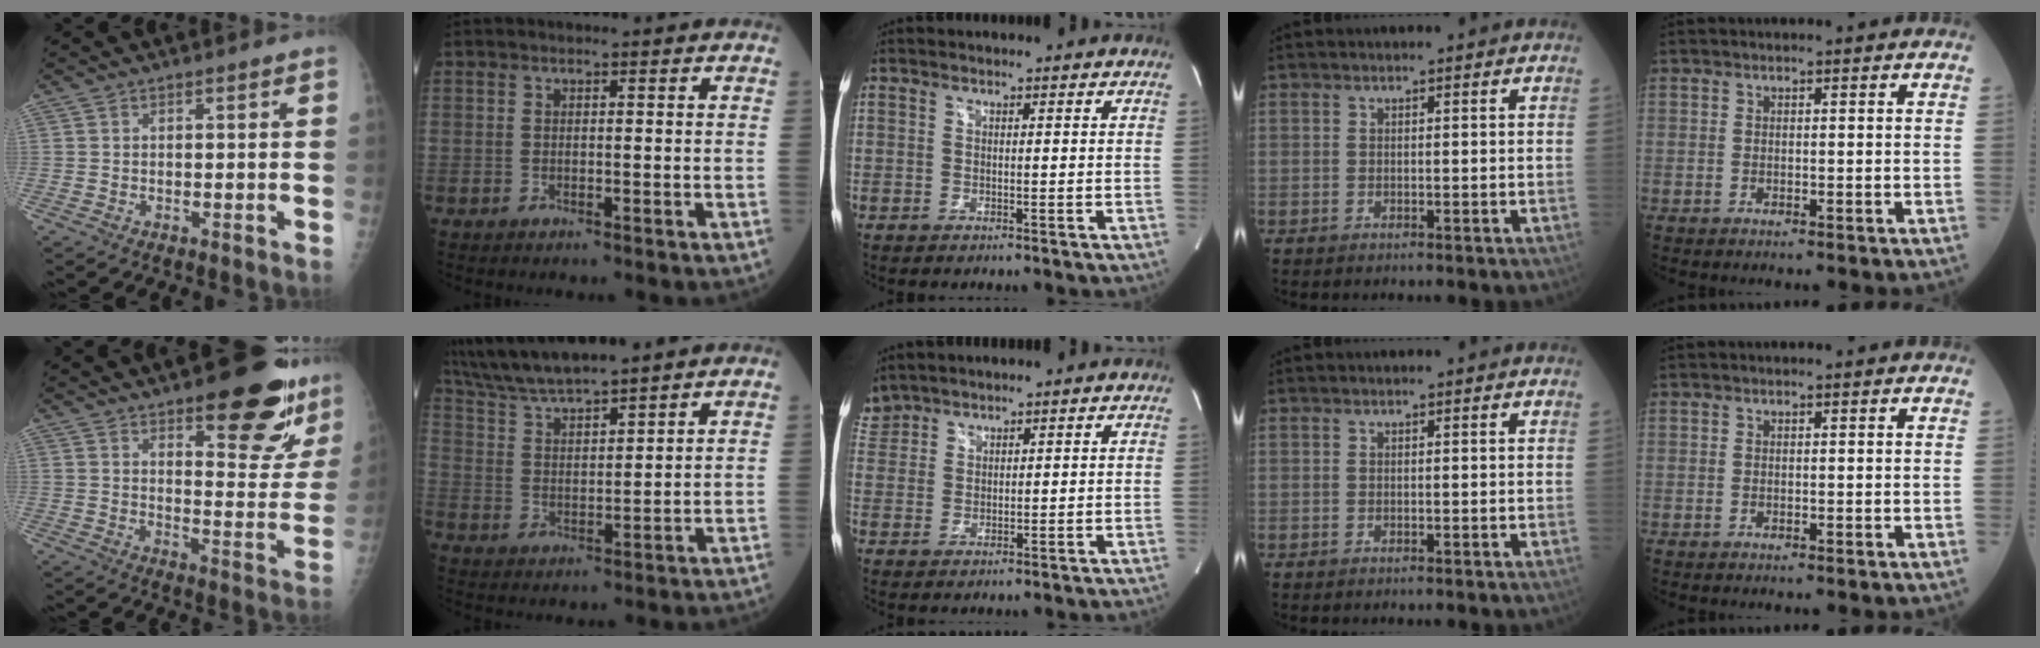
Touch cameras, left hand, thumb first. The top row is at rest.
{"thumb": {"total": 18.5, "force": [11.7, 6.5, 12.8], "torque": [-0.112, -0.074, 0.158]}, "index": {"total": 9.7, "force": [8.7, 0.3, 4.3], "torque": [-0.089, 0.018, 0.169]}, "middle": {"total": 4.1, "force": [3.8, 1.6, -0.1], "torque": [-0.006, 0.017, 0.083]}}